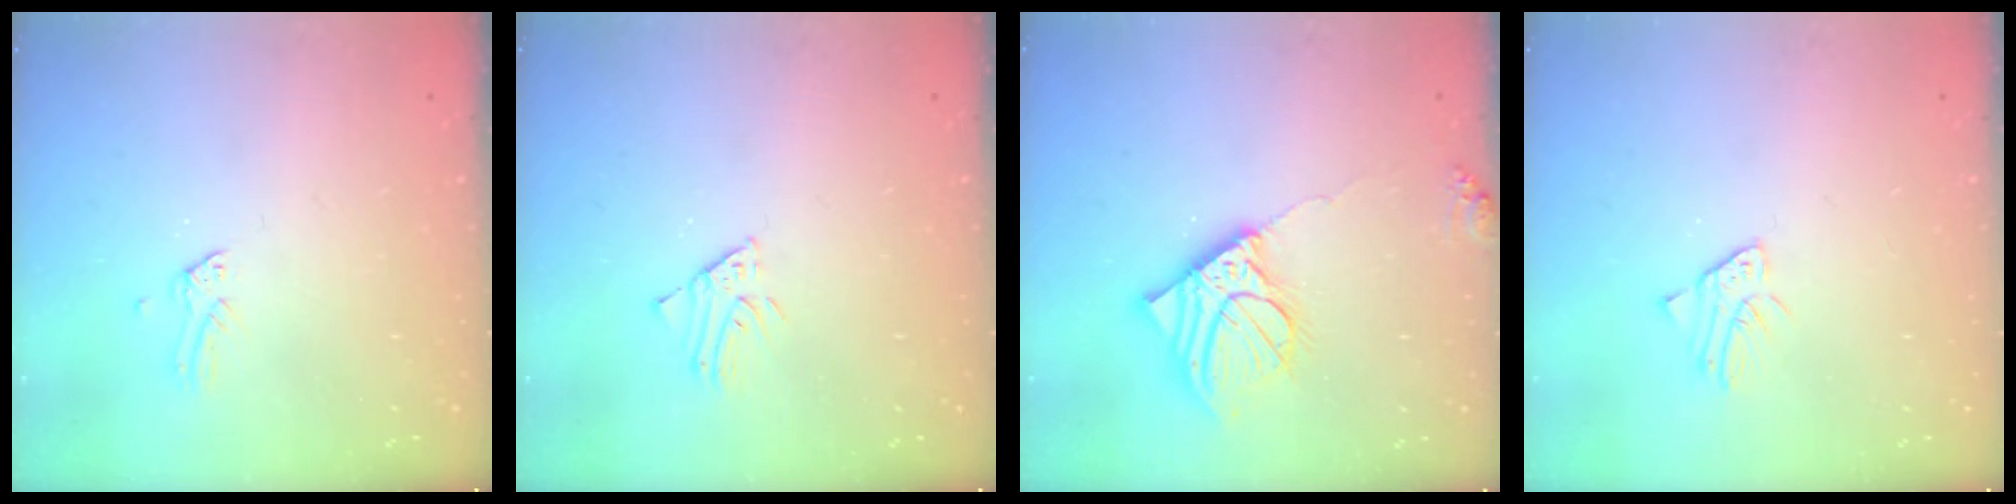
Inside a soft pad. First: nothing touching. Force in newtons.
{"total": 1.3, "press": 1.3, "slide": 0.1}
{"total": 14.0, "press": 13.8, "slide": 2.6}
{"total": 2.1, "press": 2.1, "slide": 0.2}